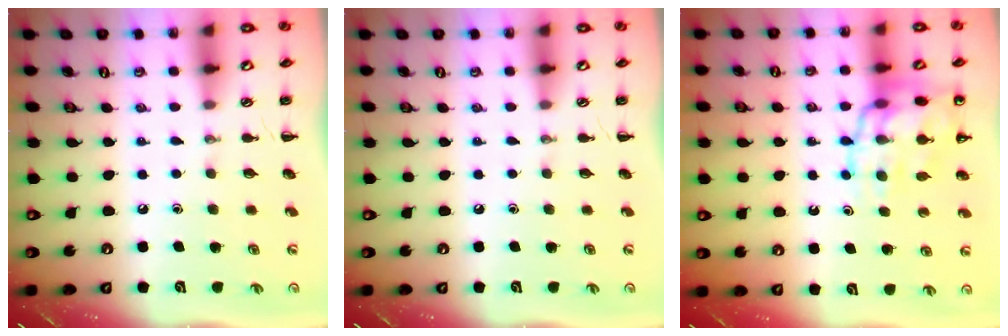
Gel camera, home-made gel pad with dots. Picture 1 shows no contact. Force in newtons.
{"total": 0.0}
{"total": 18.7, "press": 18.4, "slide": 3.4}